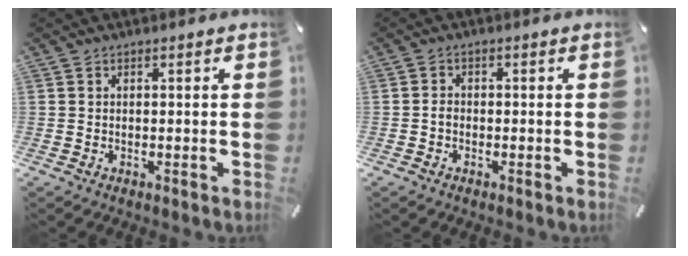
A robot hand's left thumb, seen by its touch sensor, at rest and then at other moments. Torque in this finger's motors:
{"motor_torque": [-0.15, -0.40, 0.03, -0.04, 0.00]}